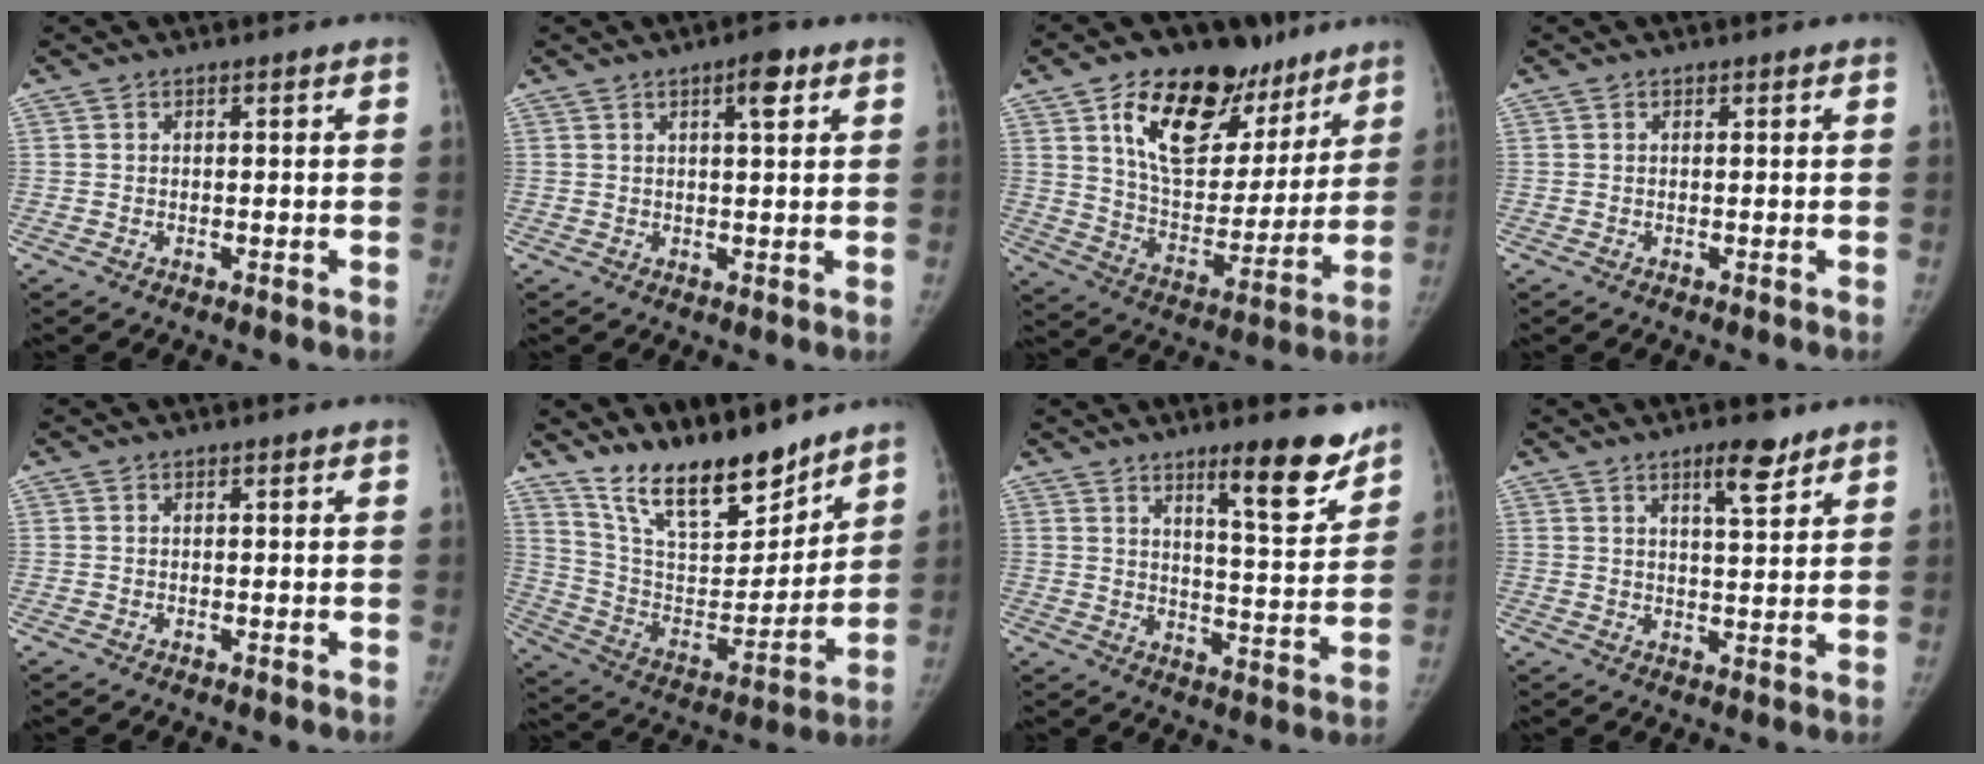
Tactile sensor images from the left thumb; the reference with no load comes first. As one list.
[{"total": 4.0, "force": [2.0, 1.0, 3.3], "torque": [-0.044, -0.006, 0.026]}, {"total": 24.4, "force": [13.8, 13.7, 14.8], "torque": [-0.180, -0.040, 0.230]}, {"total": 0.0}, {"total": 0.0}, {"total": 18.8, "force": [15.4, 6.1, 8.9], "torque": [-0.109, -0.098, 0.276]}, {"total": 11.7, "force": [8.3, 2.3, 7.9], "torque": [-0.088, -0.065, 0.126]}, {"total": 5.9, "force": [4.0, 1.5, 4.1], "torque": [-0.051, -0.028, 0.062]}]